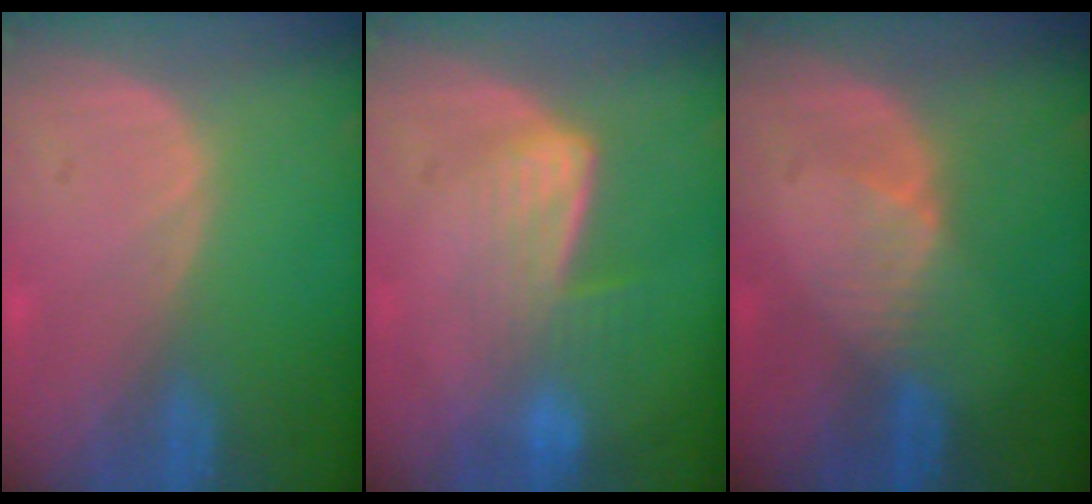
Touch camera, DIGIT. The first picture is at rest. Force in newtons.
{"total": 7.2, "press": 6.0, "slide": 4.0}
{"total": 2.7, "press": 2.7, "slide": 0.3}